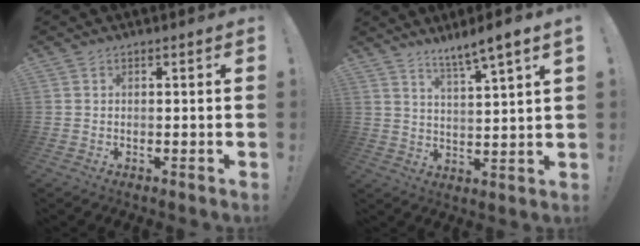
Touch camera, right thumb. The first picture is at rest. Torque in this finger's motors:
{"motor_torque": [1.20, 1.21, 0.19, 0.18, 0.08]}